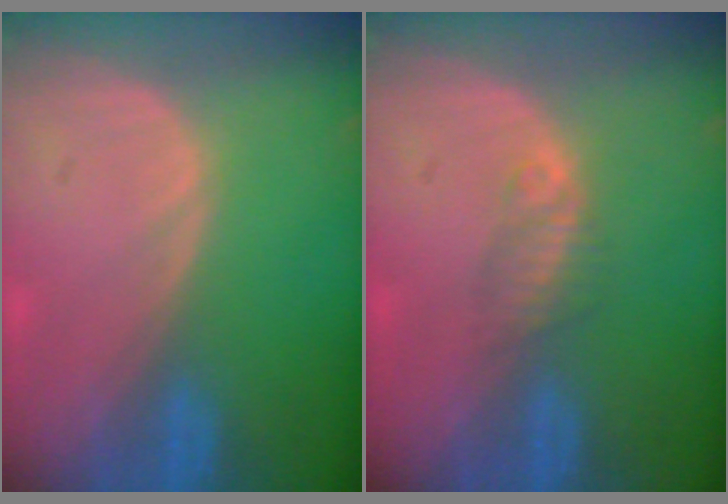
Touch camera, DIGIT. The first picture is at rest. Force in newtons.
{"total": 2.2, "press": 1.9, "slide": 1.0}